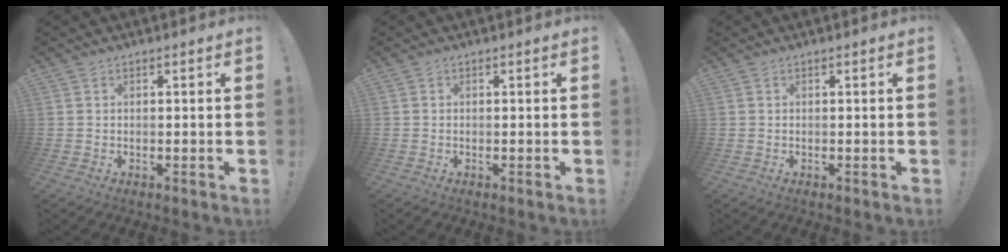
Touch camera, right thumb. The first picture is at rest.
{"total": 0.0}
{"total": 0.0}